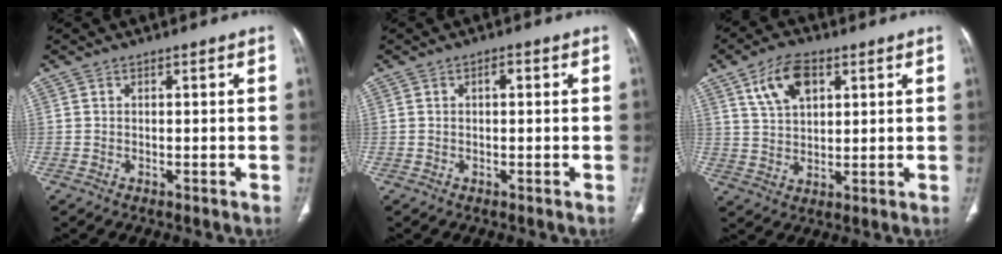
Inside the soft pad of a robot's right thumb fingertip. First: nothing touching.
{"total": 1.4, "force": [0.3, 0.6, 1.2], "torque": [-0.021, 0.005, 0.004]}
{"total": 9.1, "force": [4.2, 5.0, 6.2], "torque": [-0.100, -0.010, 0.082]}